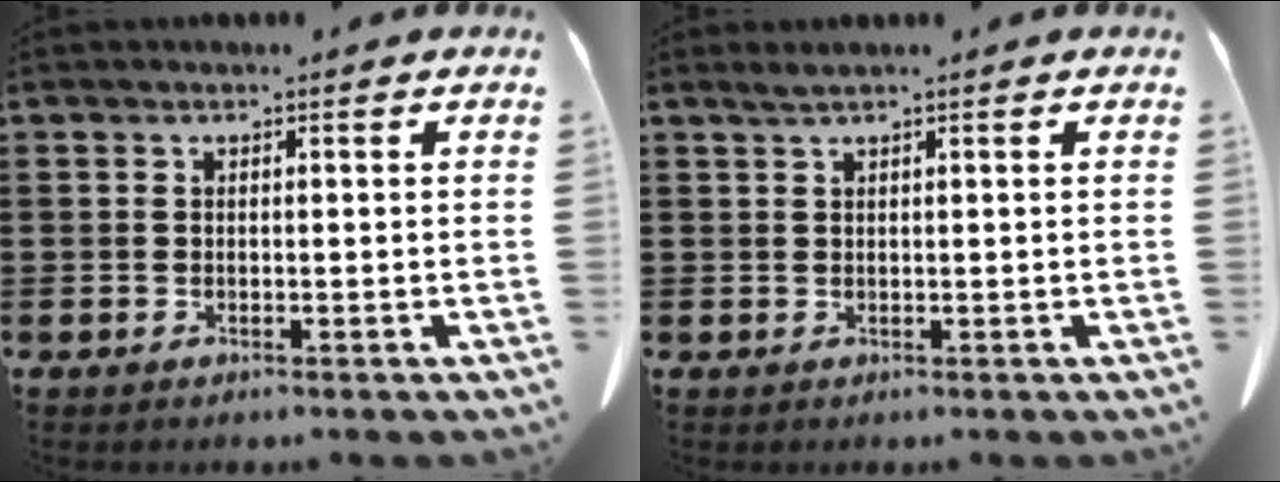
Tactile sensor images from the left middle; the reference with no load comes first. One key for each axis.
{"total": 1.0, "fx": 0.7, "fy": 0.0, "fz": 0.7, "tx": -0.014, "ty": 0.000, "tz": 0.014}